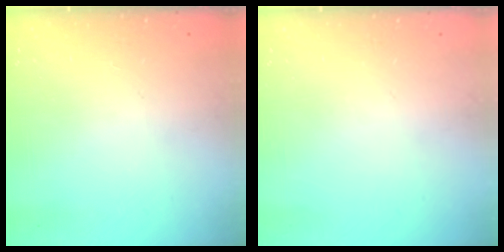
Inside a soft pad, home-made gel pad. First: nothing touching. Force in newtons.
{"total": 0.0}